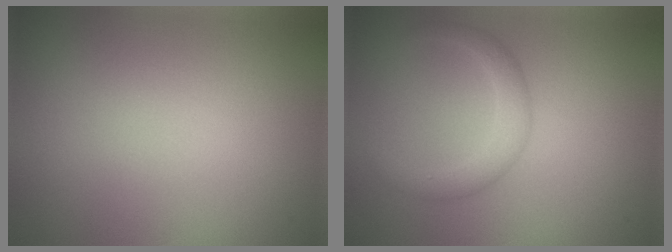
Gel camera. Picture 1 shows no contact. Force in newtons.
{"total": 2.5, "press": 2.5, "slide": 0.1}